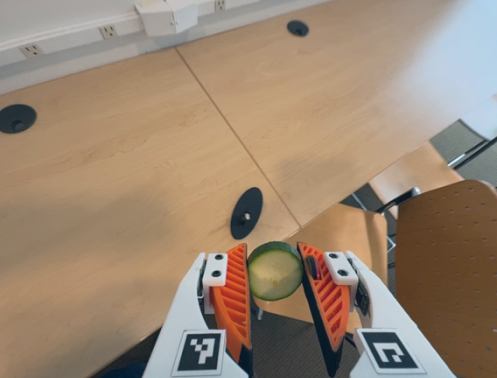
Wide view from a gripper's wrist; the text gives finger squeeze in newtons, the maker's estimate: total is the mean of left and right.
{"total": 8.7, "left": 9.0, "right": 8.4}